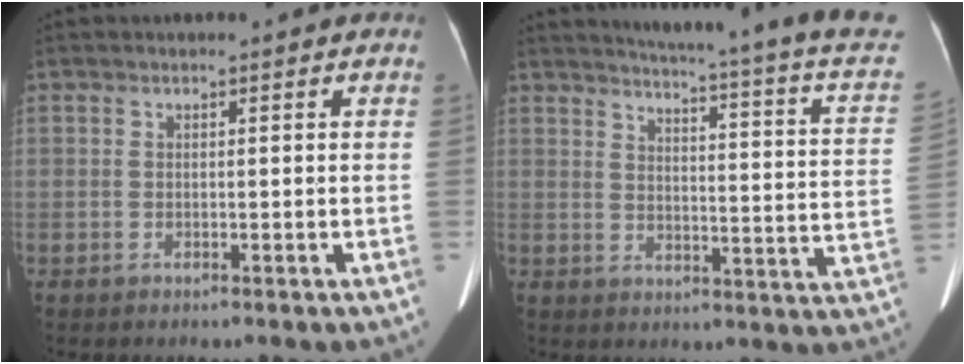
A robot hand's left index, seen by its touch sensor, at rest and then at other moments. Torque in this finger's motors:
{"motor_torque": [0.38, -1.27, 0.02, 0.02]}